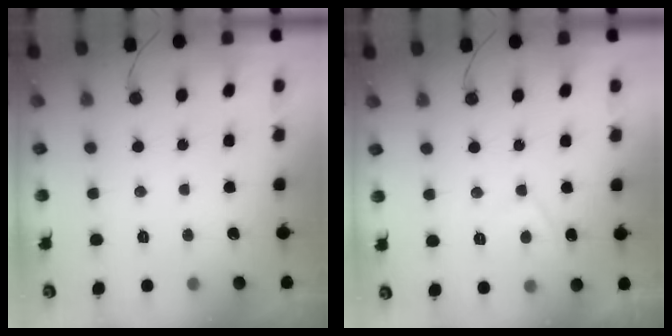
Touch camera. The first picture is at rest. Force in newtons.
{"total": 4.0, "press": 3.9, "slide": 0.7}